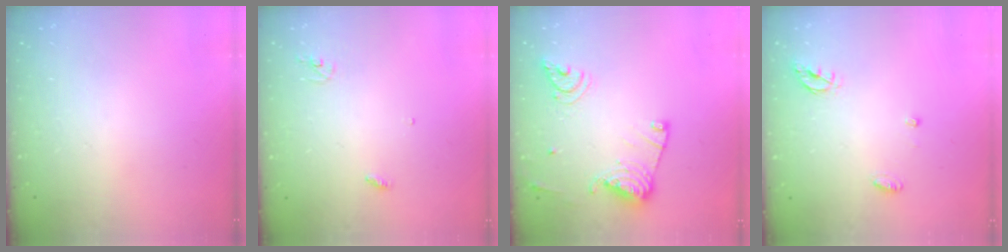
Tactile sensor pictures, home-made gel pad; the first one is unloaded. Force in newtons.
{"total": 3.0, "press": 2.9, "slide": 0.2}
{"total": 14.5, "press": 14.5, "slide": 1.3}
{"total": 4.4, "press": 4.4, "slide": 0.4}